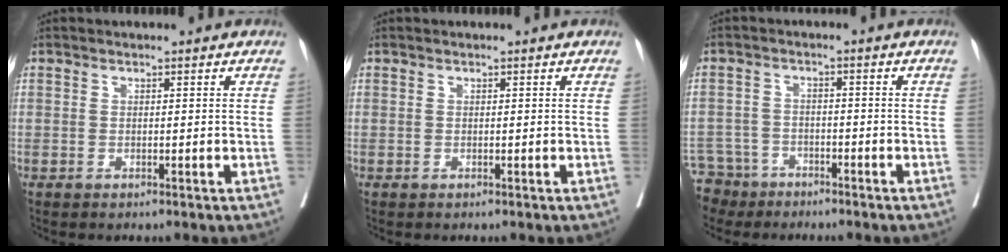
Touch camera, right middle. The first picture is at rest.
{"total": 0.0}
{"total": 5.9, "force": [-5.1, 3.0, -0.4], "torque": [0.004, -0.006, -0.094]}